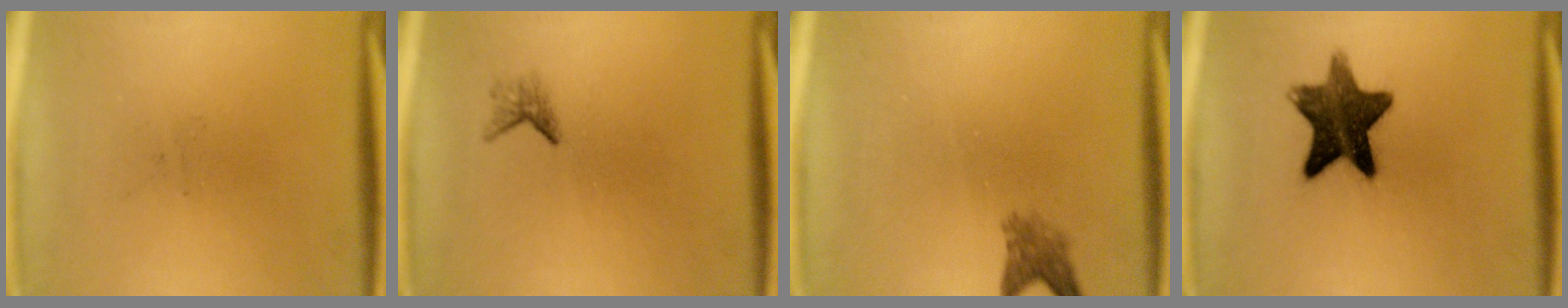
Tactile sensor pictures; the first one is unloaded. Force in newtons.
{"total": 1.2}
{"total": 2.5}
{"total": 11.9}